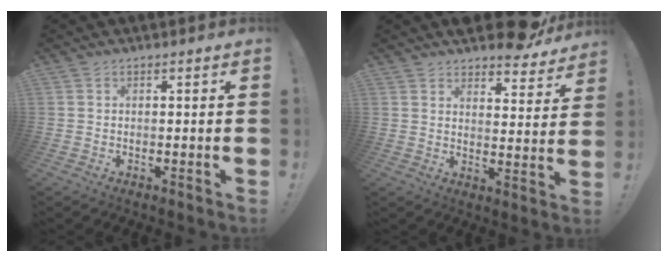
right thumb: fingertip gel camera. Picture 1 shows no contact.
{"total": 8.6, "force": [7.4, 2.7, 3.4], "torque": [-0.035, -0.060, 0.133]}